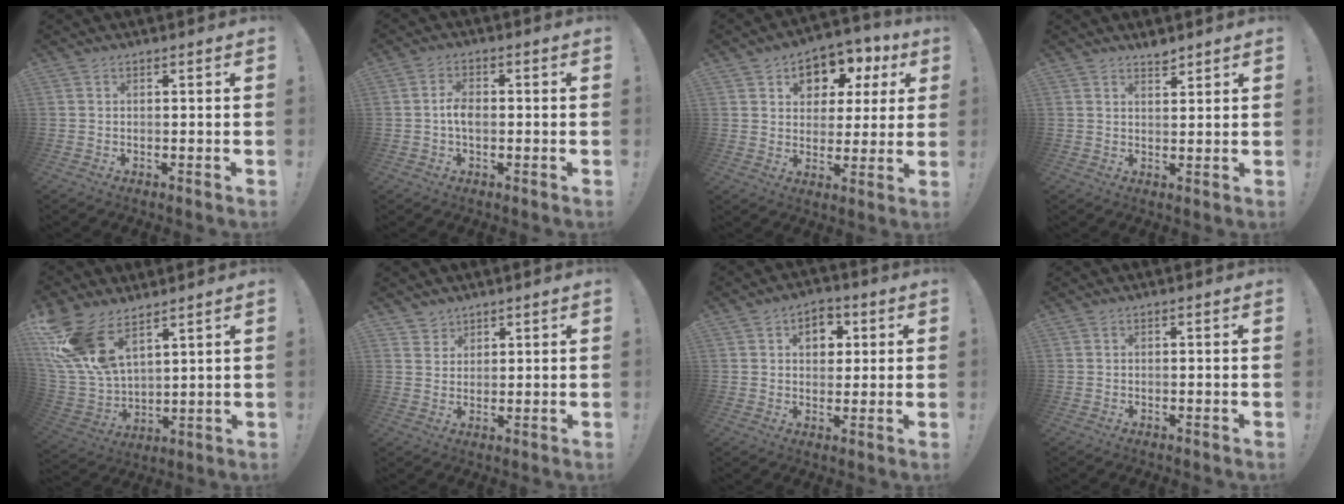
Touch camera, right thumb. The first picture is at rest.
{"total": 4.6, "force": [-0.7, 2.5, 3.8], "torque": [-0.066, 0.005, -0.014]}
{"total": 8.9, "force": [4.1, 6.9, 3.9], "torque": [-0.051, -0.032, 0.078]}
{"total": 2.7, "force": [2.5, 0.9, 0.8], "torque": [-0.001, -0.018, 0.042]}
{"total": 16.2, "force": [10.5, 7.9, 9.5], "torque": [-0.212, -0.065, 0.196]}
{"total": 3.0, "force": [2.2, 2.0, -0.1], "torque": [-0.002, -0.016, 0.042]}
{"total": 7.7, "force": [2.6, 6.0, 4.0], "torque": [-0.051, -0.003, 0.046]}
{"total": 0.0}